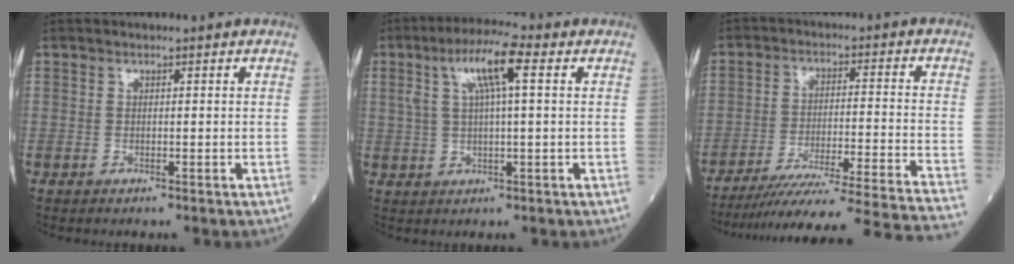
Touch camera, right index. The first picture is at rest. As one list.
[{"total": 7.9, "force": [2.7, 0.9, 7.4], "torque": [-0.143, 0.023, 0.047]}, {"total": 27.1, "force": [-24.6, -2.6, 11.1], "torque": [-0.102, -0.056, -0.343]}]